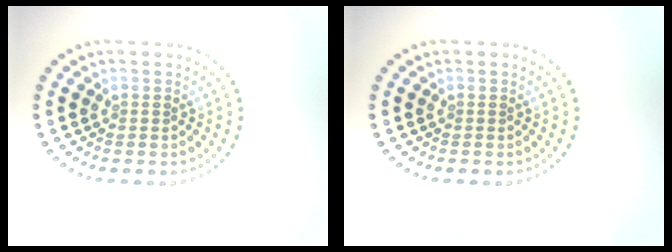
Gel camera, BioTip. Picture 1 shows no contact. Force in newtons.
{"total": 0.0}